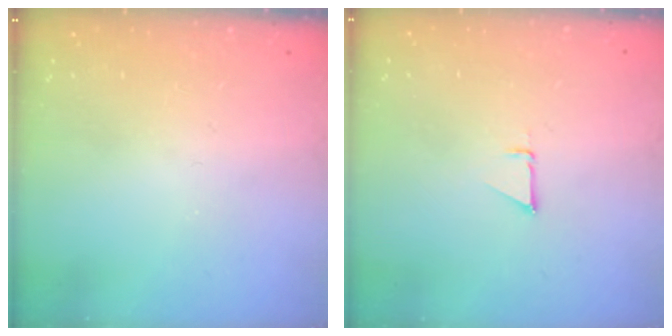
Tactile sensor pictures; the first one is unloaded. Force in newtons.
{"total": 1.9, "press": 1.9, "slide": 0.0}